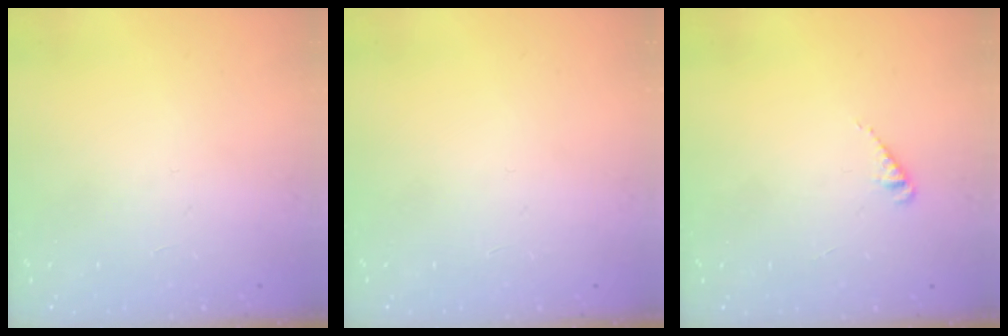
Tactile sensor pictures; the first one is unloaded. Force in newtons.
{"total": 0.0}
{"total": 2.3, "press": 2.3, "slide": 0.4}